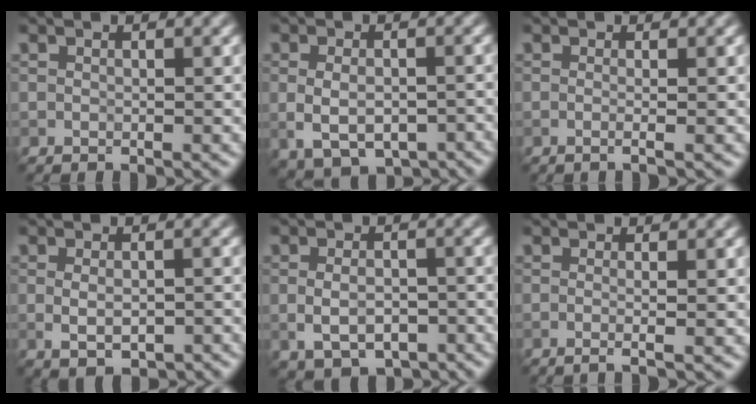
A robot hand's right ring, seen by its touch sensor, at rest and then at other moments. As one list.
[{"total": 6.1, "force": [-2.0, 3.8, 4.3], "torque": [-0.073, -0.015, -0.020]}, {"total": 2.5, "force": [0.4, 1.3, 2.1], "torque": [-0.007, -0.001, -0.023]}, {"total": 3.3, "force": [-1.0, 1.7, 2.7], "torque": [-0.048, -0.007, -0.009]}, {"total": 5.1, "force": [-1.9, 3.1, 3.6], "torque": [-0.059, -0.005, -0.028]}, {"total": 3.1, "force": [0.3, 1.6, 2.6], "torque": [-0.011, 0.003, -0.027]}]